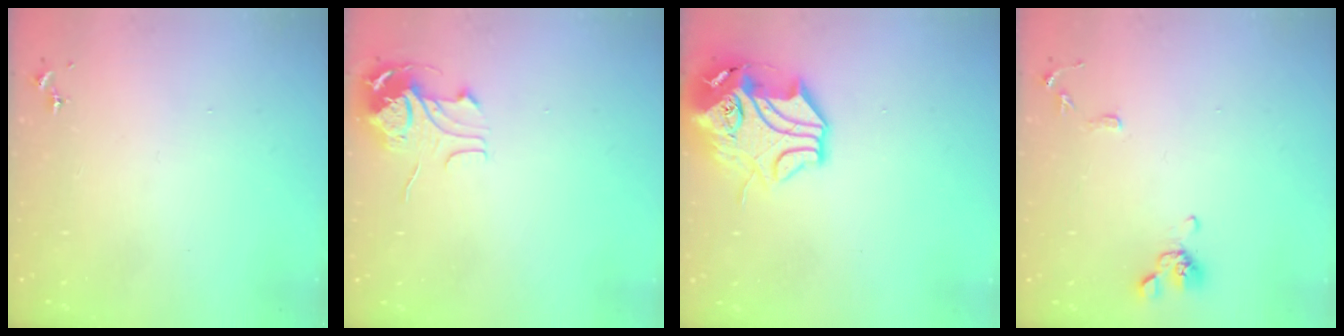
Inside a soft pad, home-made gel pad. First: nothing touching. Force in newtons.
{"total": 9.2, "press": 9.2, "slide": 0.7}
{"total": 15.5, "press": 15.3, "slide": 2.4}
{"total": 9.9, "press": 9.8, "slide": 1.4}